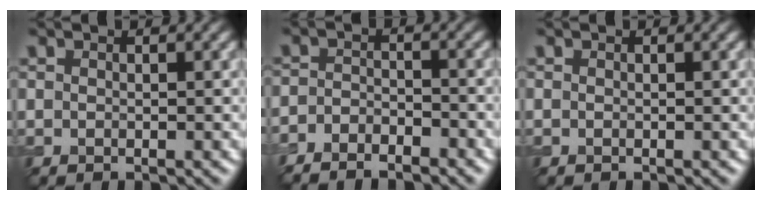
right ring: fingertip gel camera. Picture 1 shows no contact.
{"total": 3.3, "force": [-3.0, 0.9, 1.1], "torque": [-0.019, -0.001, -0.058]}
{"total": 0.0}